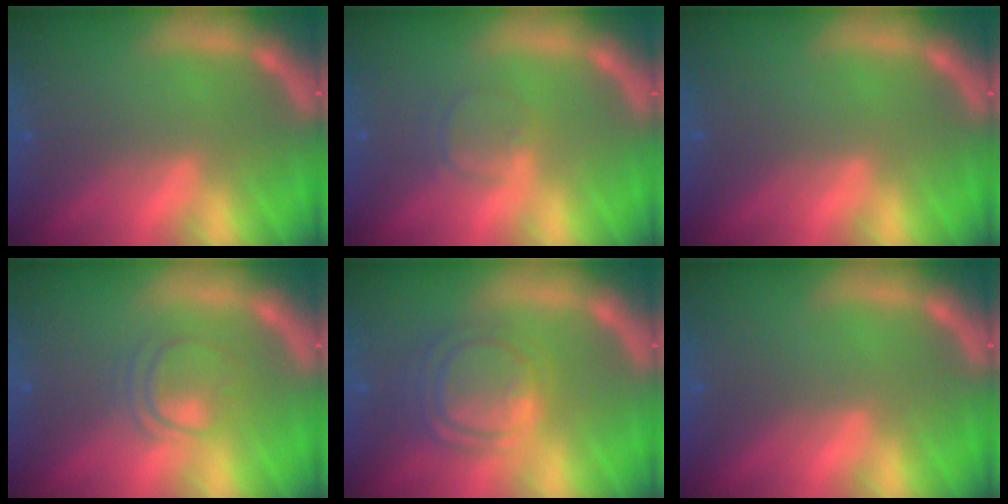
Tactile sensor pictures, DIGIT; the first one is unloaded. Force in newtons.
{"total": 1.9}
{"total": 0.0}
{"total": 3.0}
{"total": 6.1}
{"total": 0.0}